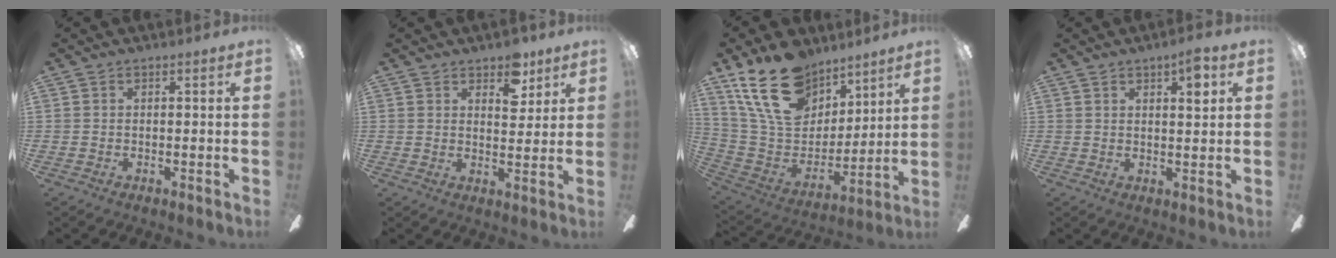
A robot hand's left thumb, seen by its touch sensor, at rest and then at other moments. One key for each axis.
{"total": 6.8, "fx": 4.8, "fy": 3.8, "fz": 3.0, "tx": -0.024, "ty": -0.019, "tz": 0.080}
{"total": 21.7, "fx": 14.2, "fy": 12.8, "fz": 10.3, "tx": -0.193, "ty": -0.070, "tz": 0.267}
{"total": 5.0, "fx": 2.6, "fy": 1.7, "fz": 3.9, "tx": -0.051, "ty": -0.008, "tz": 0.037}